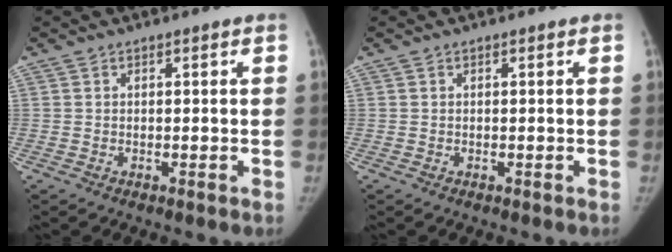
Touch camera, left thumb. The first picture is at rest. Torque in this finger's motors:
{"motor_torque": [0.06, 0.05, 0.22, 0.07, 0.03]}